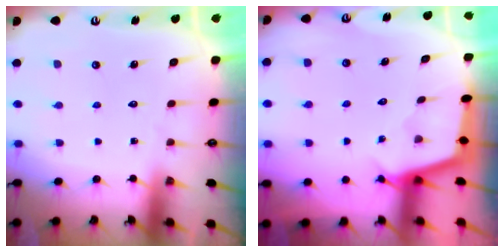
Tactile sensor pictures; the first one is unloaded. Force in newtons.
{"total": 2.3, "press": 2.3, "slide": 0.2}